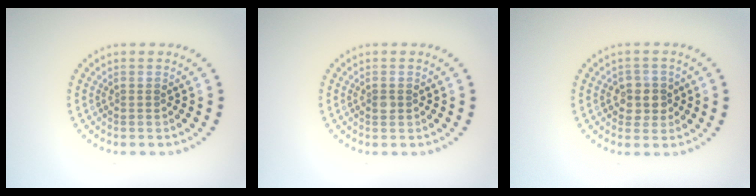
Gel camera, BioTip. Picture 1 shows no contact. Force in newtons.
{"total": 1.0, "press": 1.0, "slide": 0.2}
{"total": 2.5, "press": 2.3, "slide": 0.9}